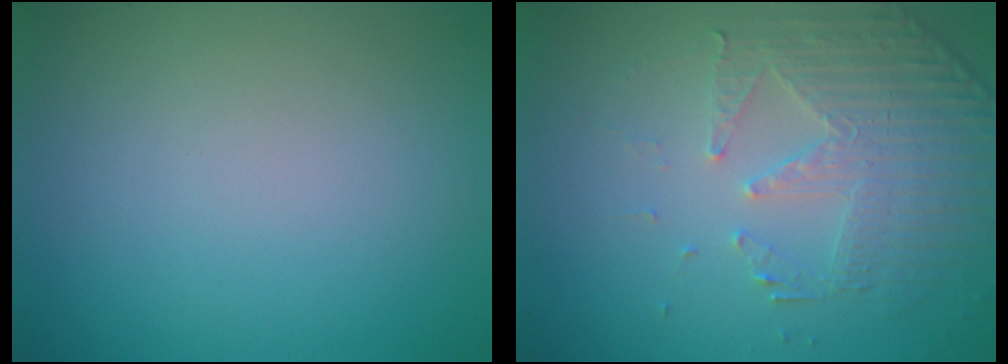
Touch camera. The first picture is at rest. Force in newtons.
{"total": 4.8, "press": 3.5, "slide": 3.4}